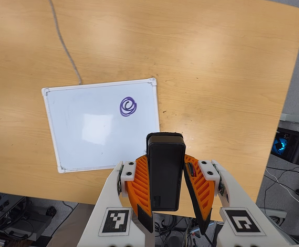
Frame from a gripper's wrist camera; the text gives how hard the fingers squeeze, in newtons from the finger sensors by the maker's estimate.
{"total": 5.3, "left": 4.5, "right": 6.1}